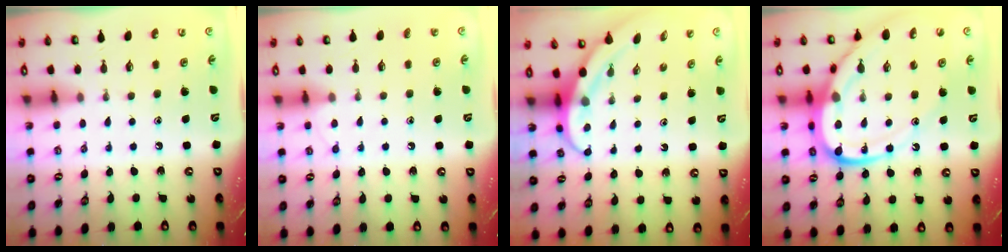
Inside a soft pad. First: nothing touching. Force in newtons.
{"total": 5.0, "press": 4.9, "slide": 0.6}
{"total": 6.0, "press": 6.0, "slide": 0.3}
{"total": 19.8, "press": 19.7, "slide": 2.1}